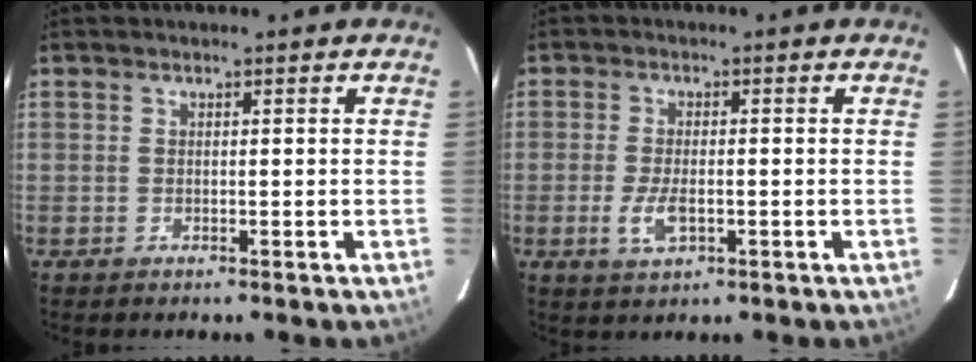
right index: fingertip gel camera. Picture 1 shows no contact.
{"total": 4.8, "force": [-1.6, 2.0, 4.1], "torque": [-0.090, -0.005, -0.028]}